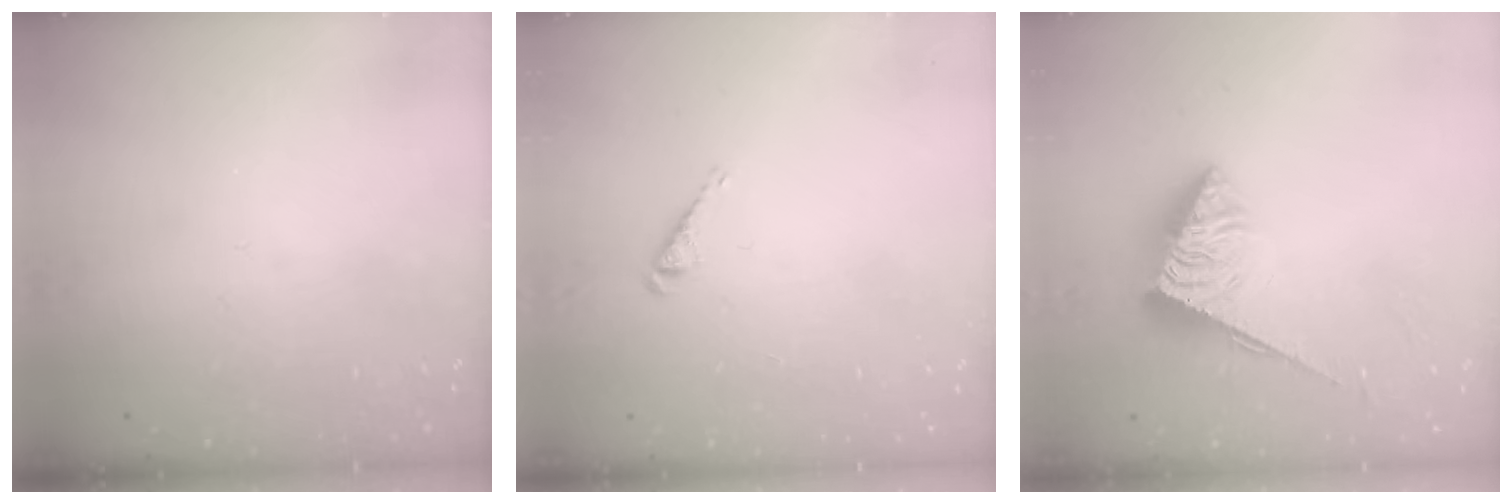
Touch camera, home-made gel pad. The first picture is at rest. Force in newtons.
{"total": 2.8, "press": 2.8, "slide": 0.4}
{"total": 3.8, "press": 3.8, "slide": 0.4}